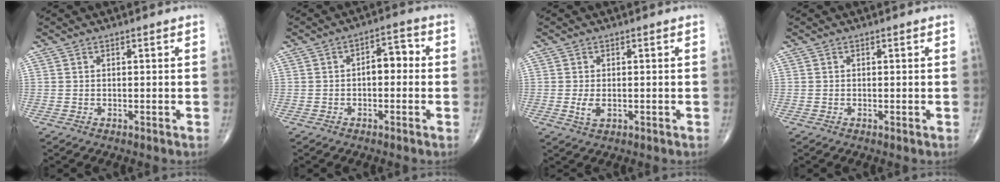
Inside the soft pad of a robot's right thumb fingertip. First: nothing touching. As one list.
[{"total": 5.0, "force": [-0.3, 2.9, 4.1], "torque": [-0.042, 0.023, -0.014]}, {"total": 2.6, "force": [-0.4, 1.4, 2.2], "torque": [-0.046, -0.006, -0.007]}, {"total": 0.0}]